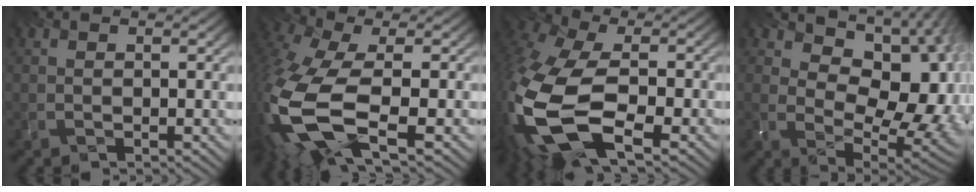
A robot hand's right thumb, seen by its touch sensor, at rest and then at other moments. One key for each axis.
{"total": 13.0, "fx": -5.9, "fy": 5.9, "fz": 10.0, "tx": -0.285, "ty": -0.049, "tz": -0.085}
{"total": 15.9, "fx": -7.2, "fy": 8.4, "fz": 11.5, "tx": -0.313, "ty": -0.066, "tz": -0.097}
{"total": 12.8, "fx": 3.1, "fy": 8.2, "fz": 9.3, "tx": -0.121, "ty": -0.003, "tz": 0.081}